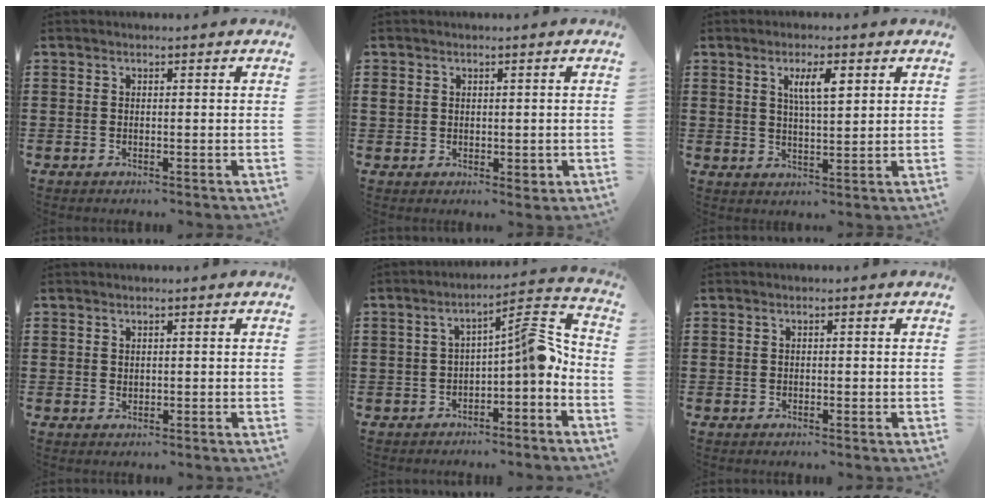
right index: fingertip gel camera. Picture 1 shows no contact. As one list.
[{"total": 2.1, "force": [0.5, 1.7, 1.2], "torque": [-0.025, 0.006, 0.009]}, {"total": 4.8, "force": [1.9, 1.3, 4.2], "torque": [-0.081, 0.005, 0.029]}, {"total": 0.5, "force": [0.3, 0.4, 0.1], "torque": [-0.004, 0.002, 0.007]}, {"total": 7.5, "force": [-1.3, 1.9, 7.2], "torque": [-0.097, -0.005, -0.035]}, {"total": 0.0}]